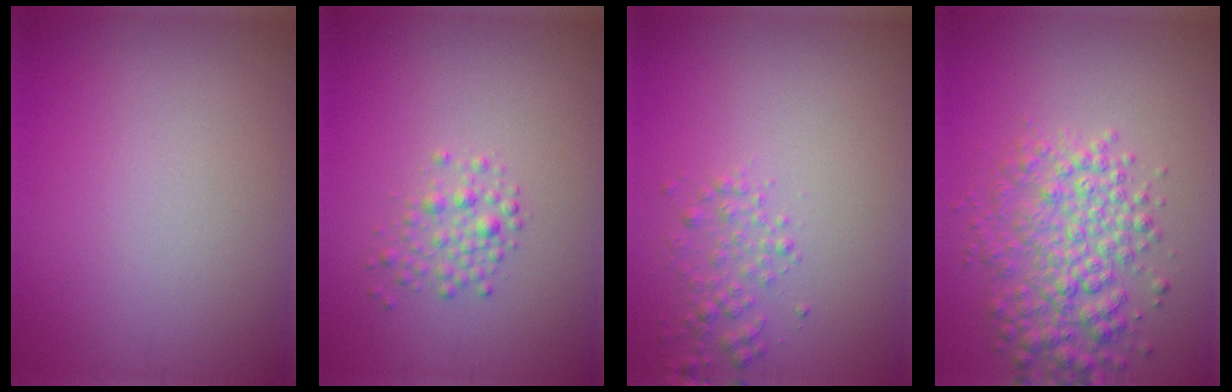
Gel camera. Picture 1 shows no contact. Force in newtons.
{"total": 1.8, "press": 1.8, "slide": 0.0}
{"total": 1.8, "press": 1.8, "slide": 0.1}
{"total": 5.1, "press": 5.1, "slide": 0.2}